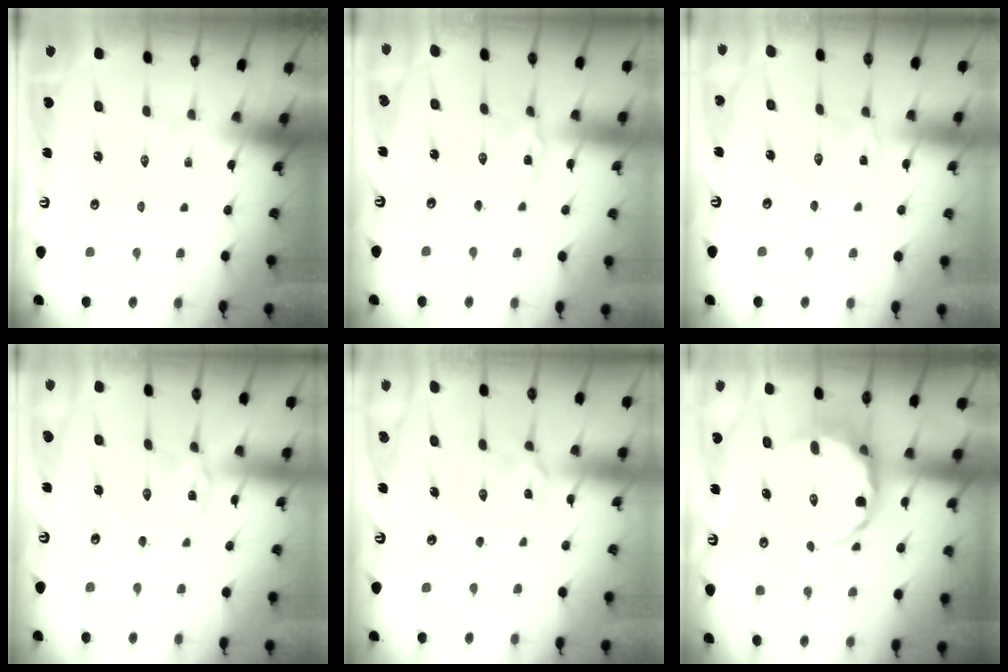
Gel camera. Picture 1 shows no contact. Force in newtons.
{"total": 1.7, "press": 1.7, "slide": 0.2}
{"total": 2.0, "press": 2.0, "slide": 0.2}
{"total": 0.0}
{"total": 2.6, "press": 2.6, "slide": 0.4}
{"total": 6.5, "press": 6.2, "slide": 2.1}